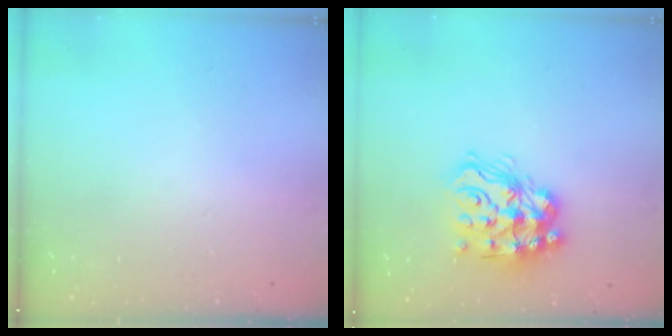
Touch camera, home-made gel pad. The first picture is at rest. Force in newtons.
{"total": 16.9, "press": 16.8, "slide": 1.5}